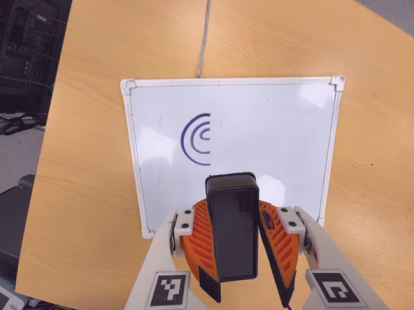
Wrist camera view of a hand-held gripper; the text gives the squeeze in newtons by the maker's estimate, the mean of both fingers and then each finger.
{"total": 8.5, "left": 9.6, "right": 7.5}